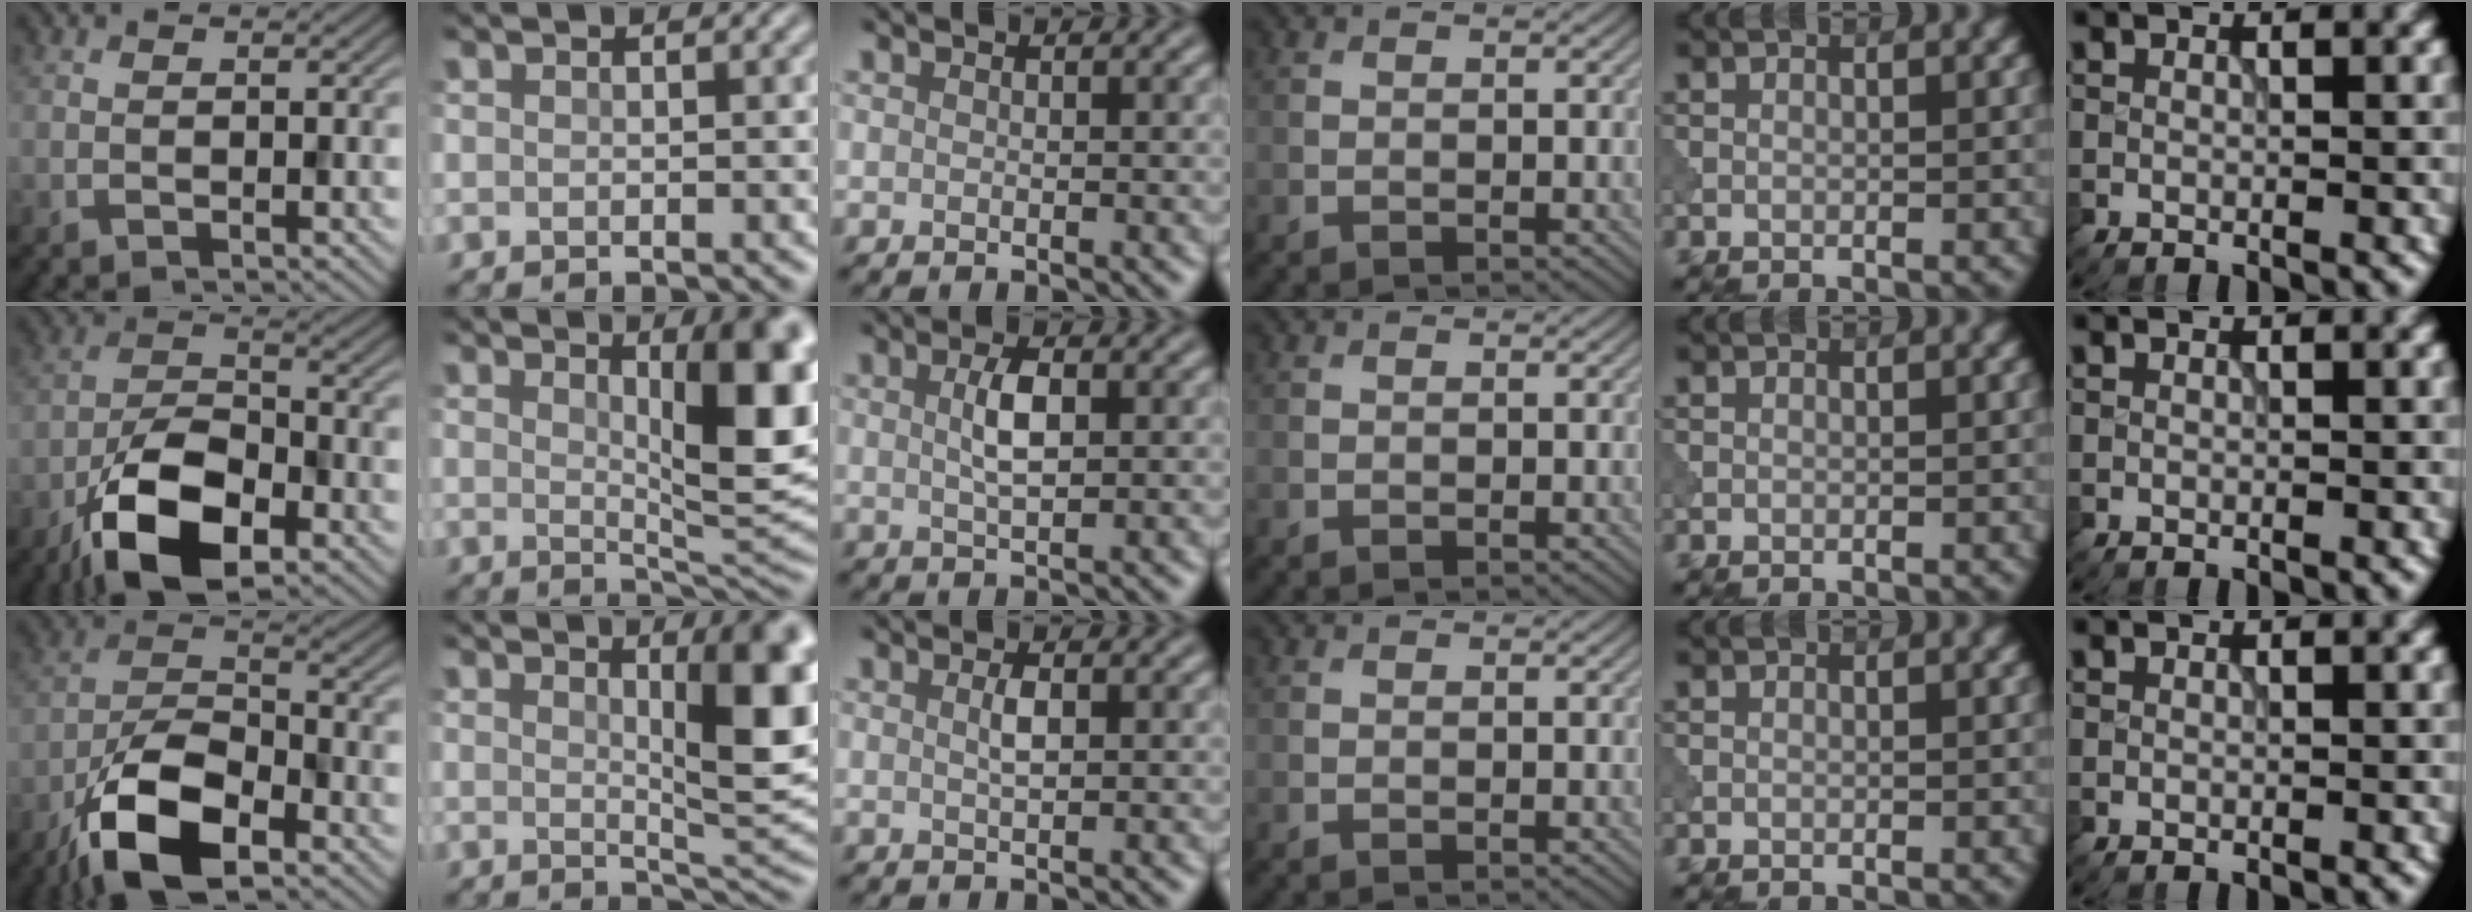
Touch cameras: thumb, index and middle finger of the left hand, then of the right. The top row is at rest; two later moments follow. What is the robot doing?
{"motion": "shake", "object": "bell"}